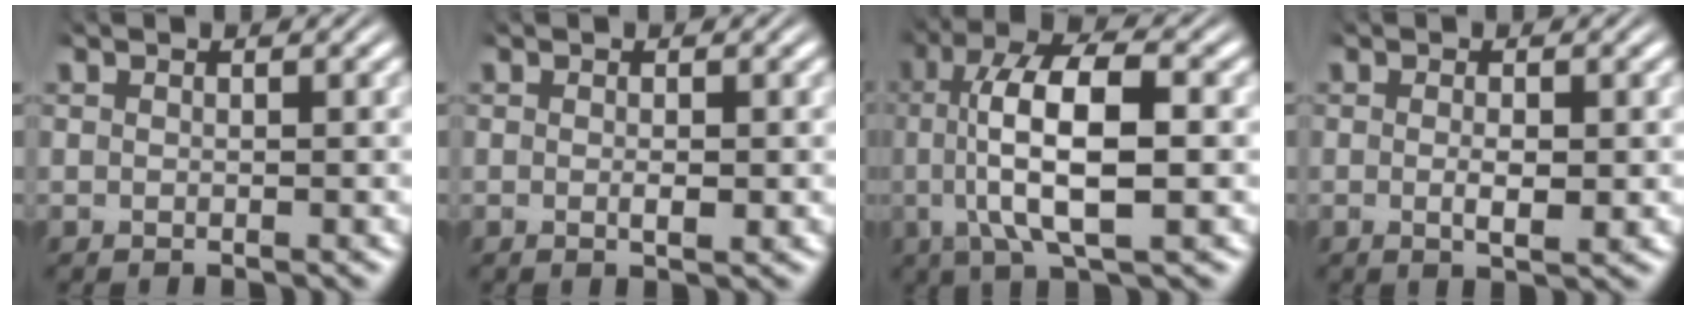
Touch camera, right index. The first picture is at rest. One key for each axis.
{"total": 0.9, "fx": -0.1, "fy": 0.2, "fz": 0.8, "tx": -0.019, "ty": -0.005, "tz": -0.002}
{"total": 8.5, "fx": 0.0, "fy": 3.4, "fz": 7.8, "tx": -0.145, "ty": -0.008, "tz": 0.000}
{"total": 1.9, "fx": -0.4, "fy": 0.5, "fz": 1.7, "tx": -0.033, "ty": -0.007, "tz": -0.007}